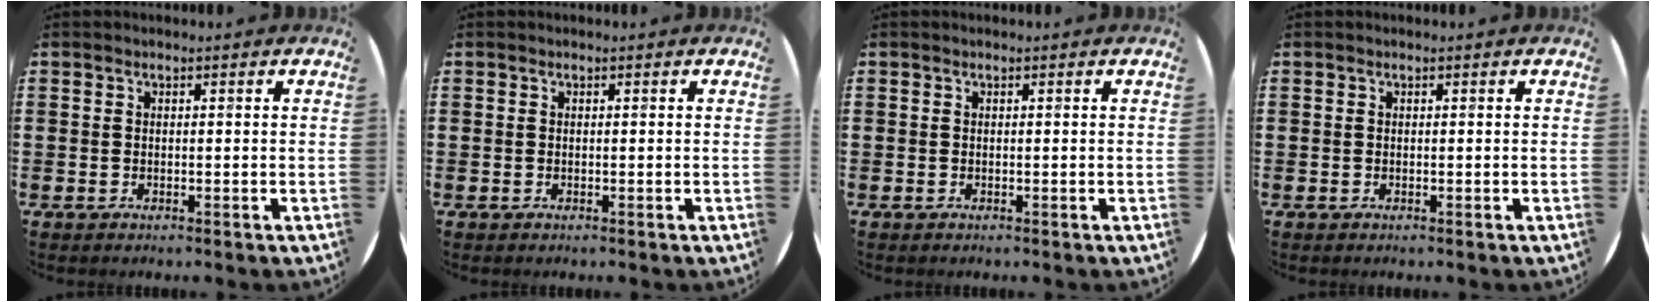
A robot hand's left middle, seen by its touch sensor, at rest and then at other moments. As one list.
[{"total": 0.0}, {"total": 0.0}, {"total": 0.0}]